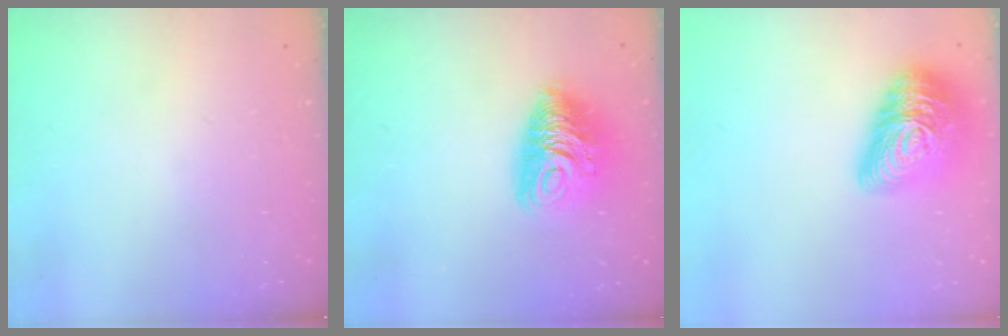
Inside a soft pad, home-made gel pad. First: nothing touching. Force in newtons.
{"total": 12.0, "press": 11.9, "slide": 1.2}
{"total": 21.0, "press": 21.0, "slide": 1.1}